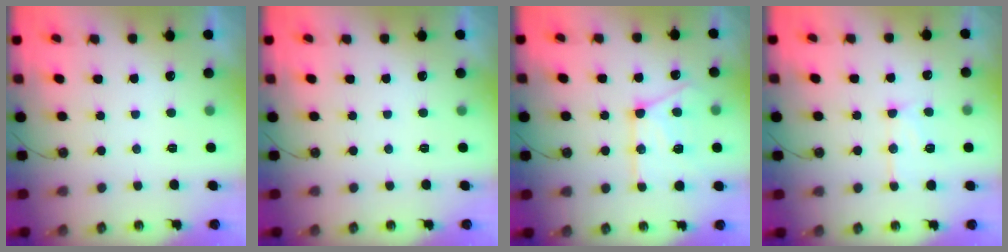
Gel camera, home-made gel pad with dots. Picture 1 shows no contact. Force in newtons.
{"total": 0.0}
{"total": 16.4, "press": 16.3, "slide": 1.6}
{"total": 11.1, "press": 11.1, "slide": 1.0}